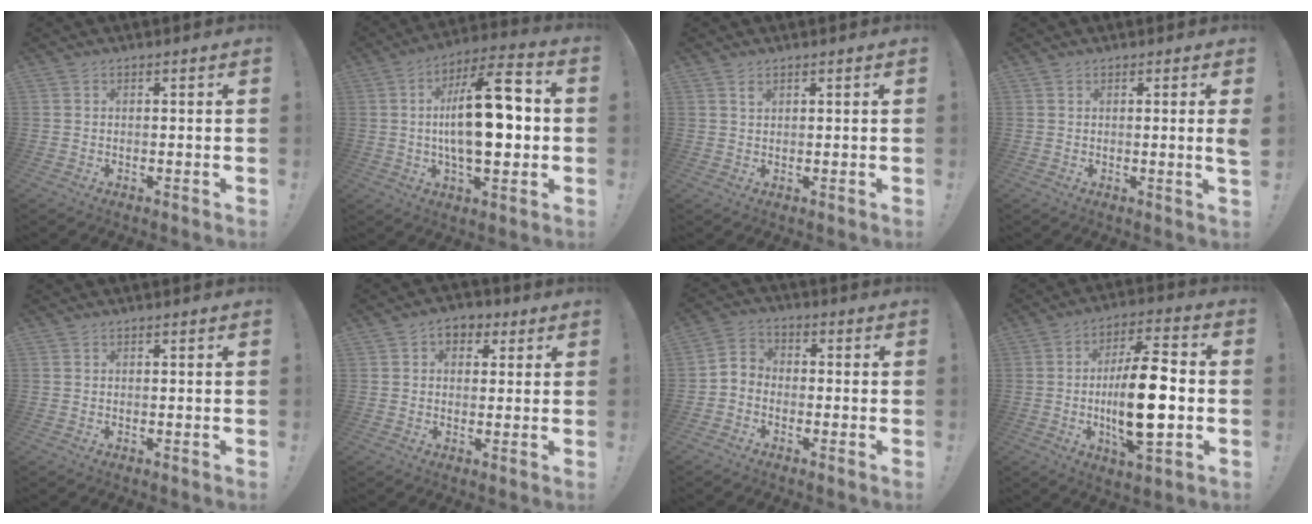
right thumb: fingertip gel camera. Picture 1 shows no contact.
{"total": 20.8, "force": [-0.1, 8.8, 18.9], "torque": [-0.303, 0.003, -0.009]}
{"total": 1.0, "force": [0.7, 0.6, 0.4], "torque": [0.001, -0.004, 0.012]}
{"total": 2.6, "force": [0.4, -0.4, 2.5], "torque": [-0.042, -0.005, 0.005]}
{"total": 0.0}
{"total": 5.3, "force": [1.9, 4.1, 2.8], "torque": [-0.031, -0.001, 0.033]}
{"total": 4.3, "force": [-3.0, 2.8, 1.1], "torque": [-0.018, 0.019, -0.058]}
{"total": 18.7, "force": [-2.2, 6.2, 17.5], "torque": [-0.306, 0.002, -0.038]}